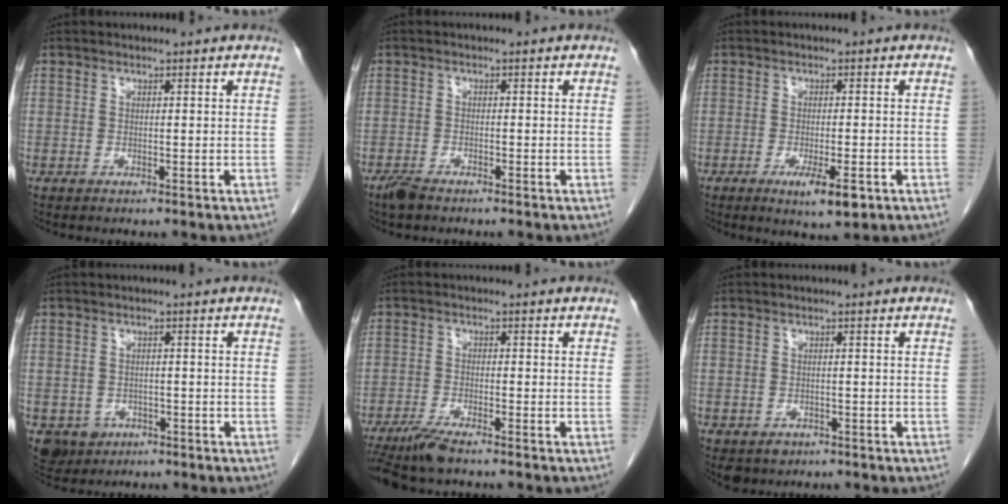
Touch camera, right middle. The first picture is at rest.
{"total": 2.3, "force": [-1.9, 0.7, 1.1], "torque": [-0.027, -0.004, -0.033]}
{"total": 5.1, "force": [-2.5, 1.1, 4.4], "torque": [-0.070, -0.008, -0.032]}
{"total": 4.4, "force": [-2.1, 3.7, 1.0], "torque": [-0.013, 0.003, -0.027]}
{"total": 5.2, "force": [-4.2, 0.4, 3.0], "torque": [-0.056, -0.014, -0.078]}
{"total": 2.9, "force": [-1.7, 2.2, 0.7], "torque": [-0.009, 0.000, -0.020]}